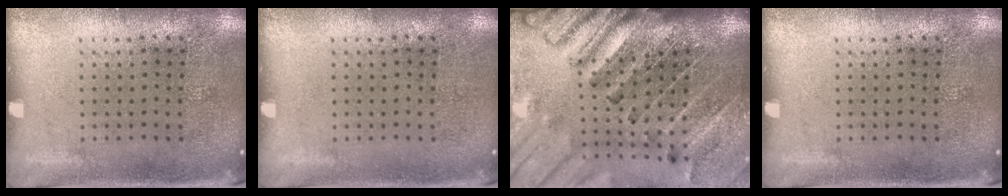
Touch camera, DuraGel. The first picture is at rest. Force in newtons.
{"total": 0.0}
{"total": 4.7, "press": 3.4, "slide": 3.2}
{"total": 0.0}